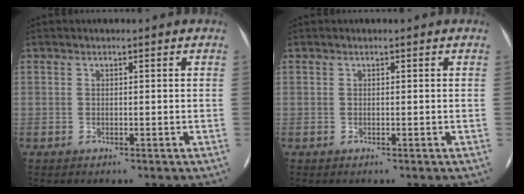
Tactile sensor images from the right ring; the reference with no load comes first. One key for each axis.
{"total": 0.0}